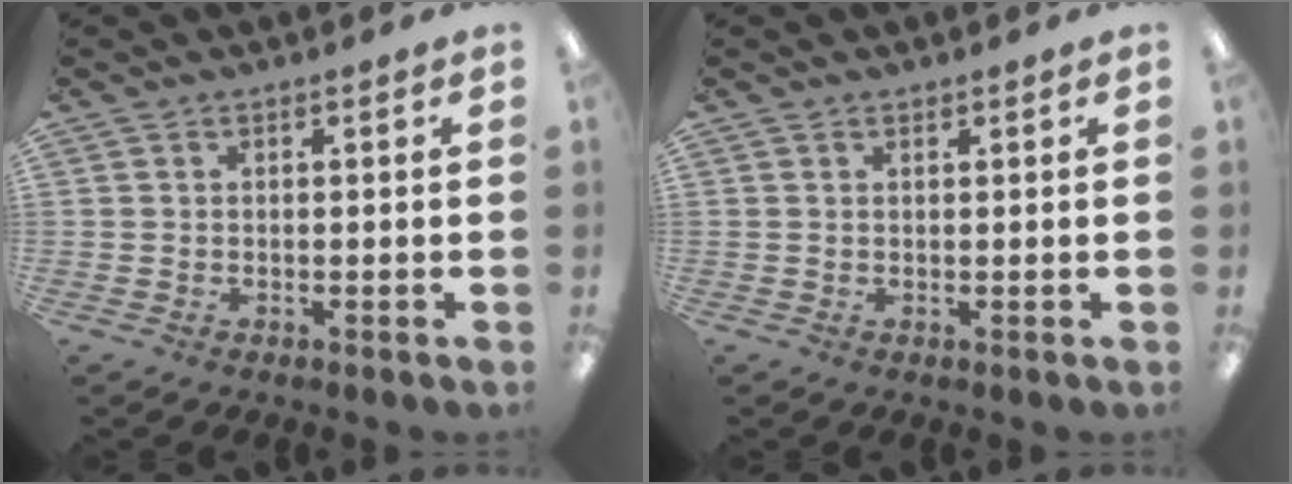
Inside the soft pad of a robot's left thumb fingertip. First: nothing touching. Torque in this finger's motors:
{"motor_torque": [-0.18, -0.09, -0.33, 0.14, 0.02]}